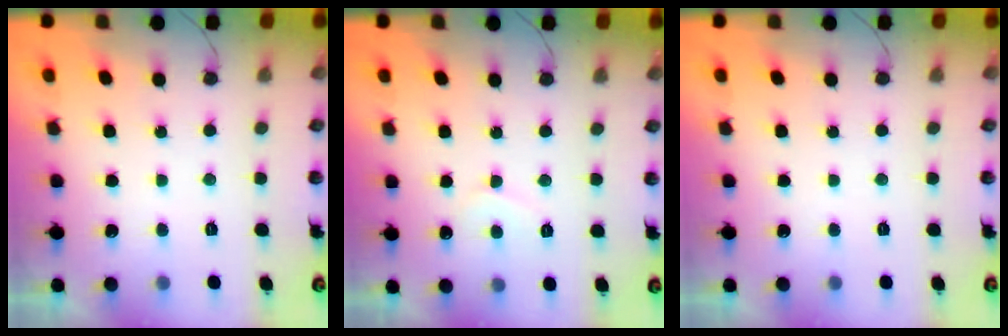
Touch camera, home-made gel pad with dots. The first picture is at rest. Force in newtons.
{"total": 5.5, "press": 5.5, "slide": 0.5}
{"total": 0.0}